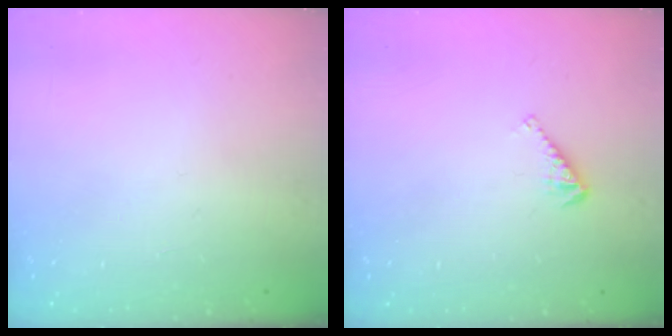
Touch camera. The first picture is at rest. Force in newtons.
{"total": 3.4, "press": 3.4, "slide": 0.5}